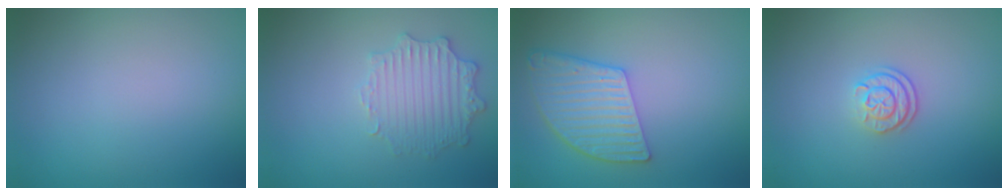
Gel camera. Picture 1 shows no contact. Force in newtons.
{"total": 2.9, "press": 2.9, "slide": 0.1}
{"total": 5.1, "press": 4.2, "slide": 2.9}
{"total": 2.1, "press": 1.7, "slide": 1.3}